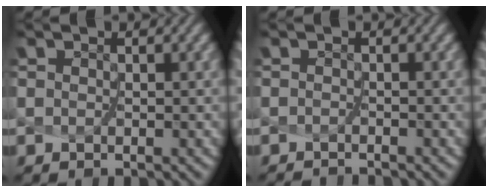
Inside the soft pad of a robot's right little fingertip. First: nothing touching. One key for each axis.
{"total": 1.8, "fx": -1.7, "fy": -0.6, "fz": -0.3, "tx": -0.003, "ty": -0.014, "tz": -0.029}